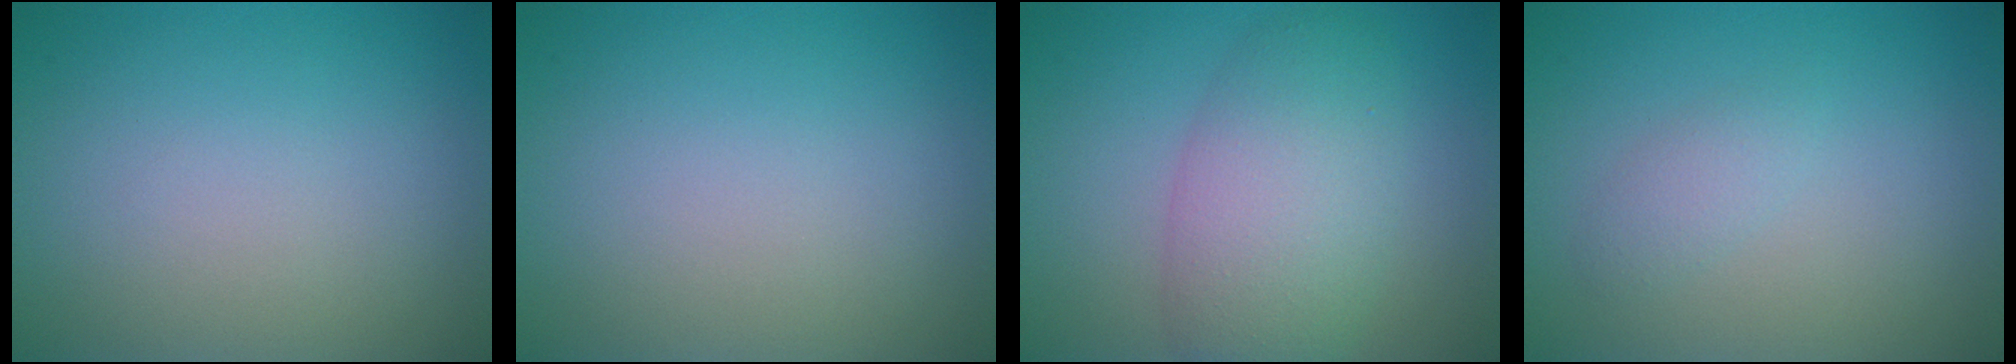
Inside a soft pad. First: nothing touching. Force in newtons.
{"total": 0.0}
{"total": 6.3, "press": 6.3, "slide": 0.1}
{"total": 1.3, "press": 1.3, "slide": 0.1}